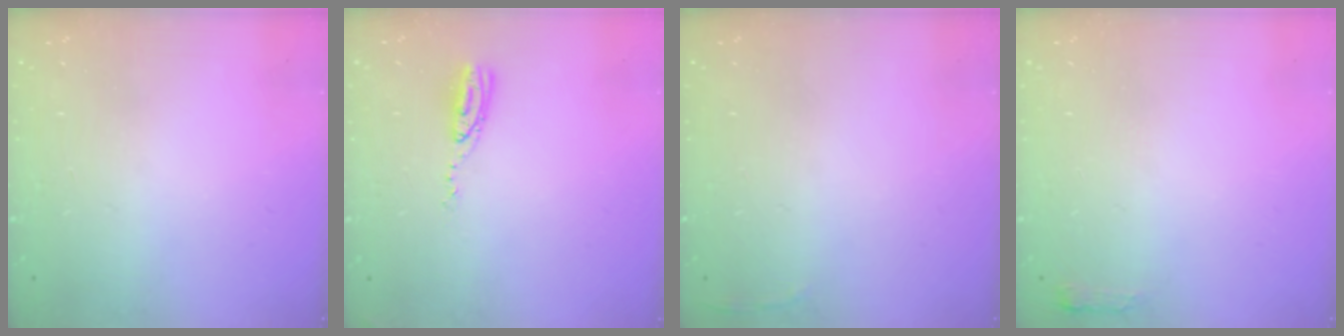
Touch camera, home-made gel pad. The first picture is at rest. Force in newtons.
{"total": 5.9, "press": 5.9, "slide": 0.4}
{"total": 2.8, "press": 2.6, "slide": 0.9}
{"total": 2.7, "press": 2.6, "slide": 0.5}